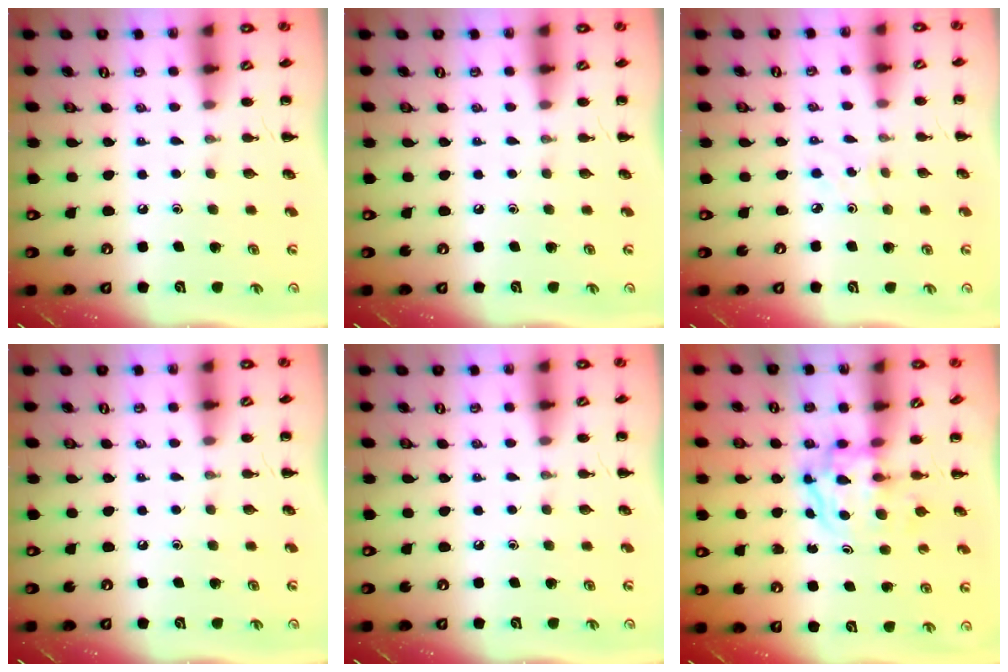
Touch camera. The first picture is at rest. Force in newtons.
{"total": 0.0}
{"total": 2.1, "press": 2.0, "slide": 0.7}
{"total": 0.0}
{"total": 0.0}
{"total": 3.7, "press": 3.7, "slide": 0.4}